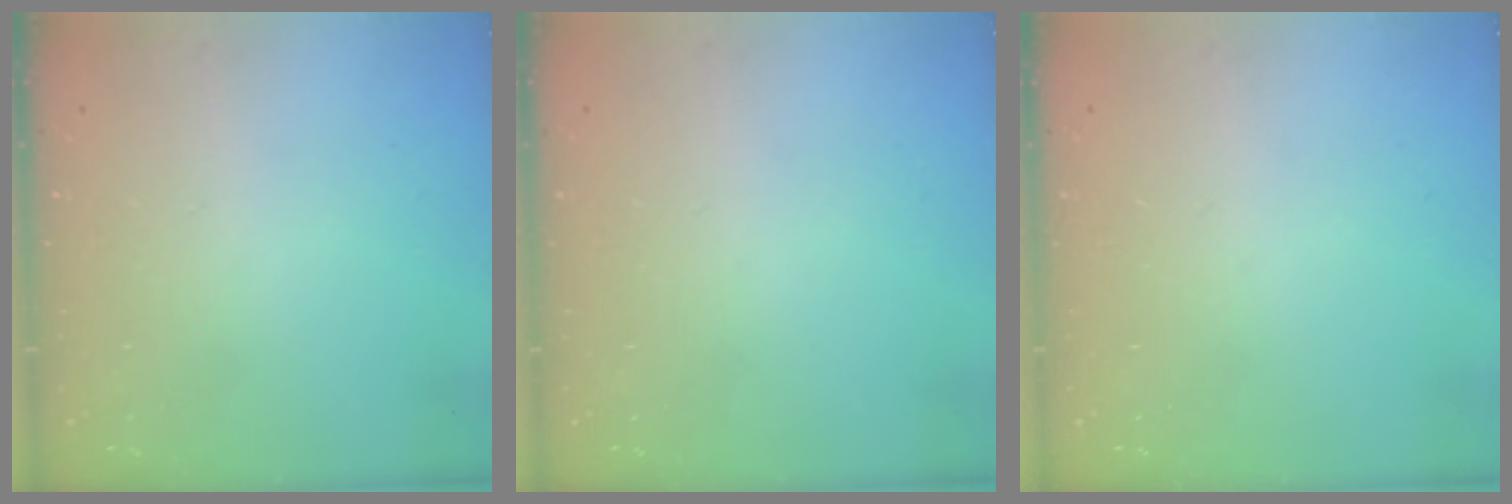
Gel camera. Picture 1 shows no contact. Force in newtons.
{"total": 0.0}
{"total": 0.0}